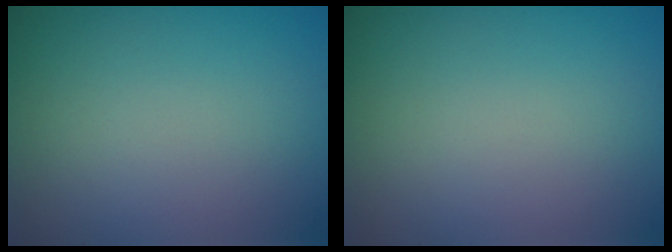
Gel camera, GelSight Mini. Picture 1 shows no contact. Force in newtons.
{"total": 0.0}